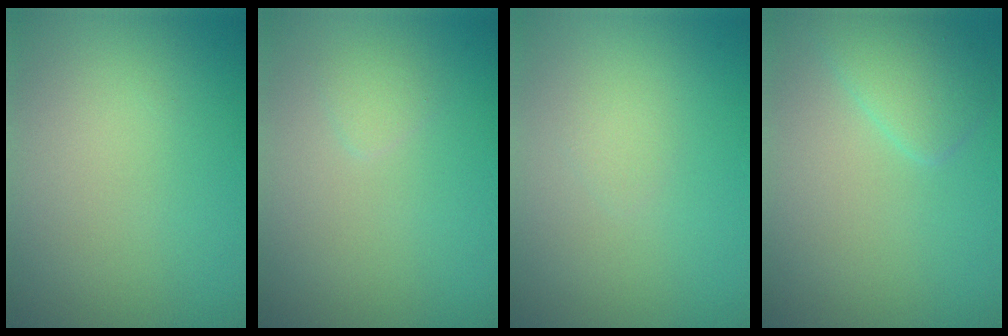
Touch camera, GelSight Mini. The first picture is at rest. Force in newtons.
{"total": 0.8, "press": 0.8, "slide": 0.0}
{"total": 0.7, "press": 0.7, "slide": 0.0}
{"total": 2.5, "press": 2.5, "slide": 0.1}